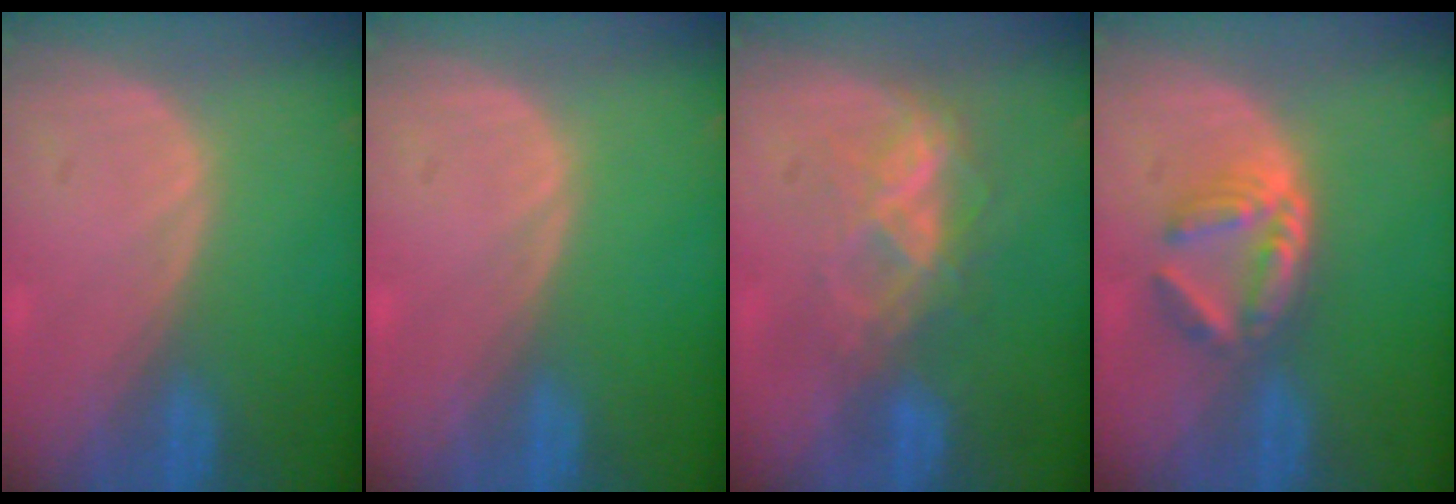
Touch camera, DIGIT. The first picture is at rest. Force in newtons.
{"total": 0.0}
{"total": 5.8, "press": 5.6, "slide": 1.6}
{"total": 6.0, "press": 5.2, "slide": 3.1}